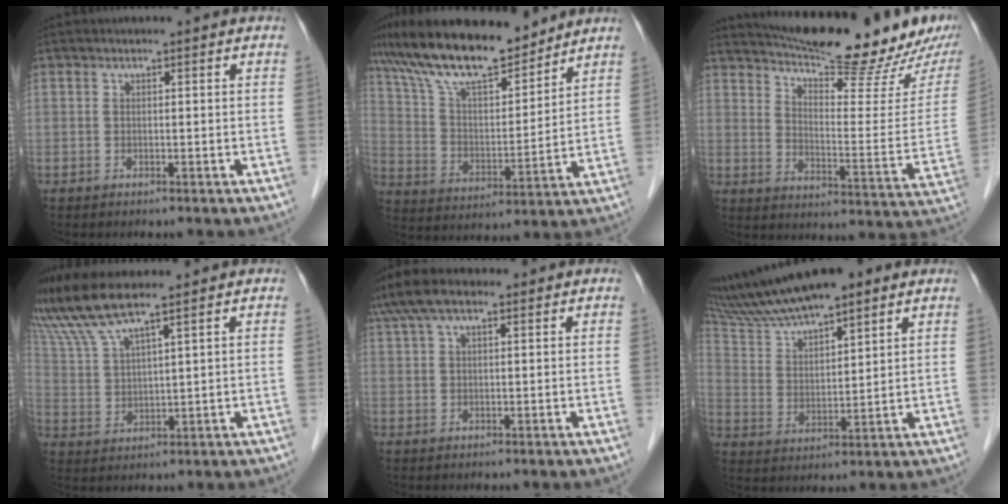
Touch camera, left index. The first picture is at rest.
{"total": 16.0, "force": [13.3, 3.8, 8.1], "torque": [-0.157, 0.011, 0.245]}
{"total": 22.4, "force": [19.5, 1.6, 10.9], "torque": [-0.160, -0.052, 0.262]}
{"total": 8.7, "force": [7.3, -0.5, 4.7], "torque": [-0.110, 0.008, 0.149]}
{"total": 7.8, "force": [5.2, 2.8, 5.1], "torque": [-0.114, 0.040, 0.099]}
{"total": 14.3, "force": [11.9, 2.6, 7.5], "torque": [-0.139, 0.026, 0.216]}